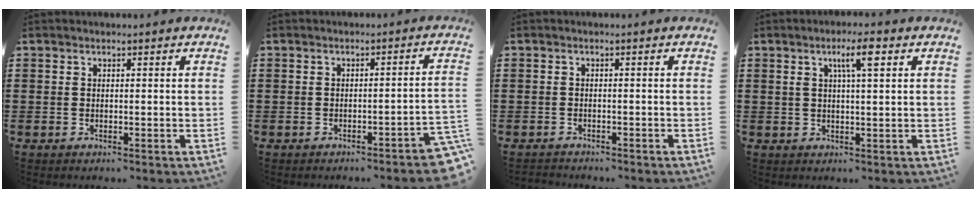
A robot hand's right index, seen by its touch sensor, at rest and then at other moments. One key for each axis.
{"total": 2.3, "fx": -2.0, "fy": 0.0, "fz": 1.2, "tx": -0.024, "ty": -0.005, "tz": -0.041}
{"total": 1.2, "fx": -1.1, "fy": 0.4, "fz": -0.2, "tx": -0.001, "ty": 0.005, "tz": -0.027}
{"total": 4.6, "fx": 1.9, "fy": 0.7, "fz": 4.1, "tx": -0.079, "ty": 0.006, "tz": 0.026}